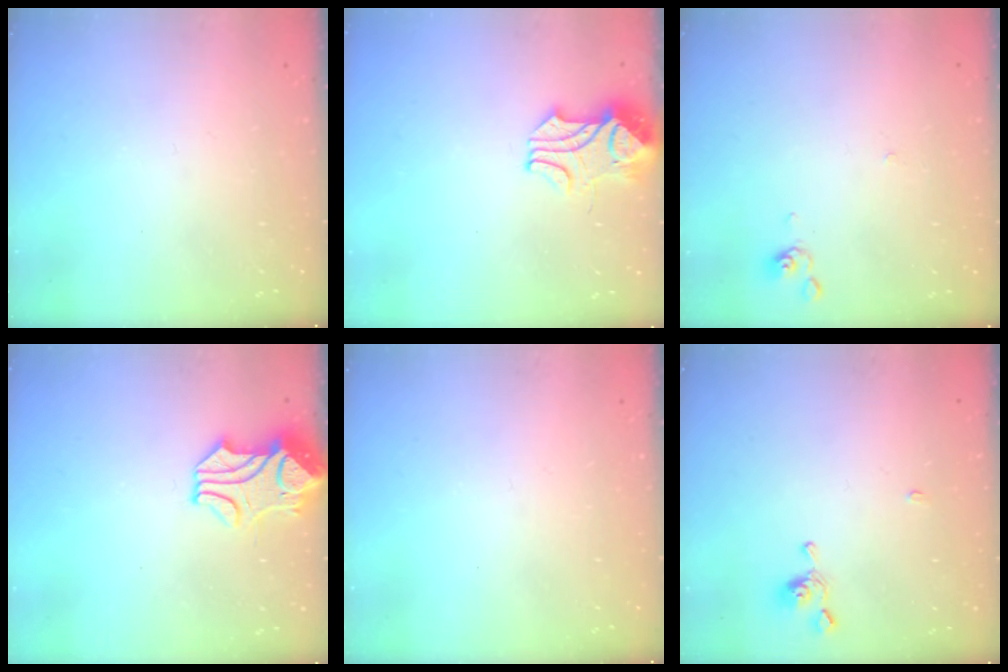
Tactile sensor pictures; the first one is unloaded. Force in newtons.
{"total": 2.4, "press": 2.2, "slide": 1.0}
{"total": 1.0, "press": 1.0, "slide": 0.2}
{"total": 2.0, "press": 1.6, "slide": 1.1}
{"total": 0.0}
{"total": 2.2, "press": 2.2, "slide": 0.3}